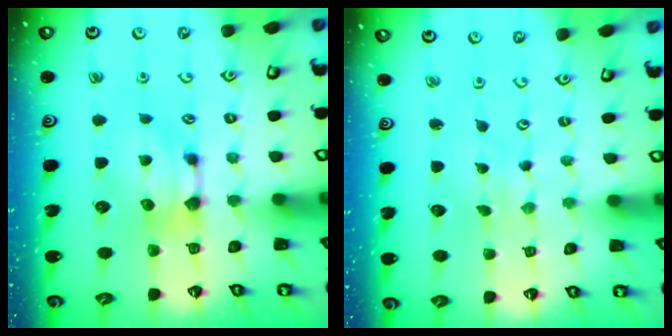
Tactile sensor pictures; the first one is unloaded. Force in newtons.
{"total": 6.1, "press": 6.1, "slide": 0.3}